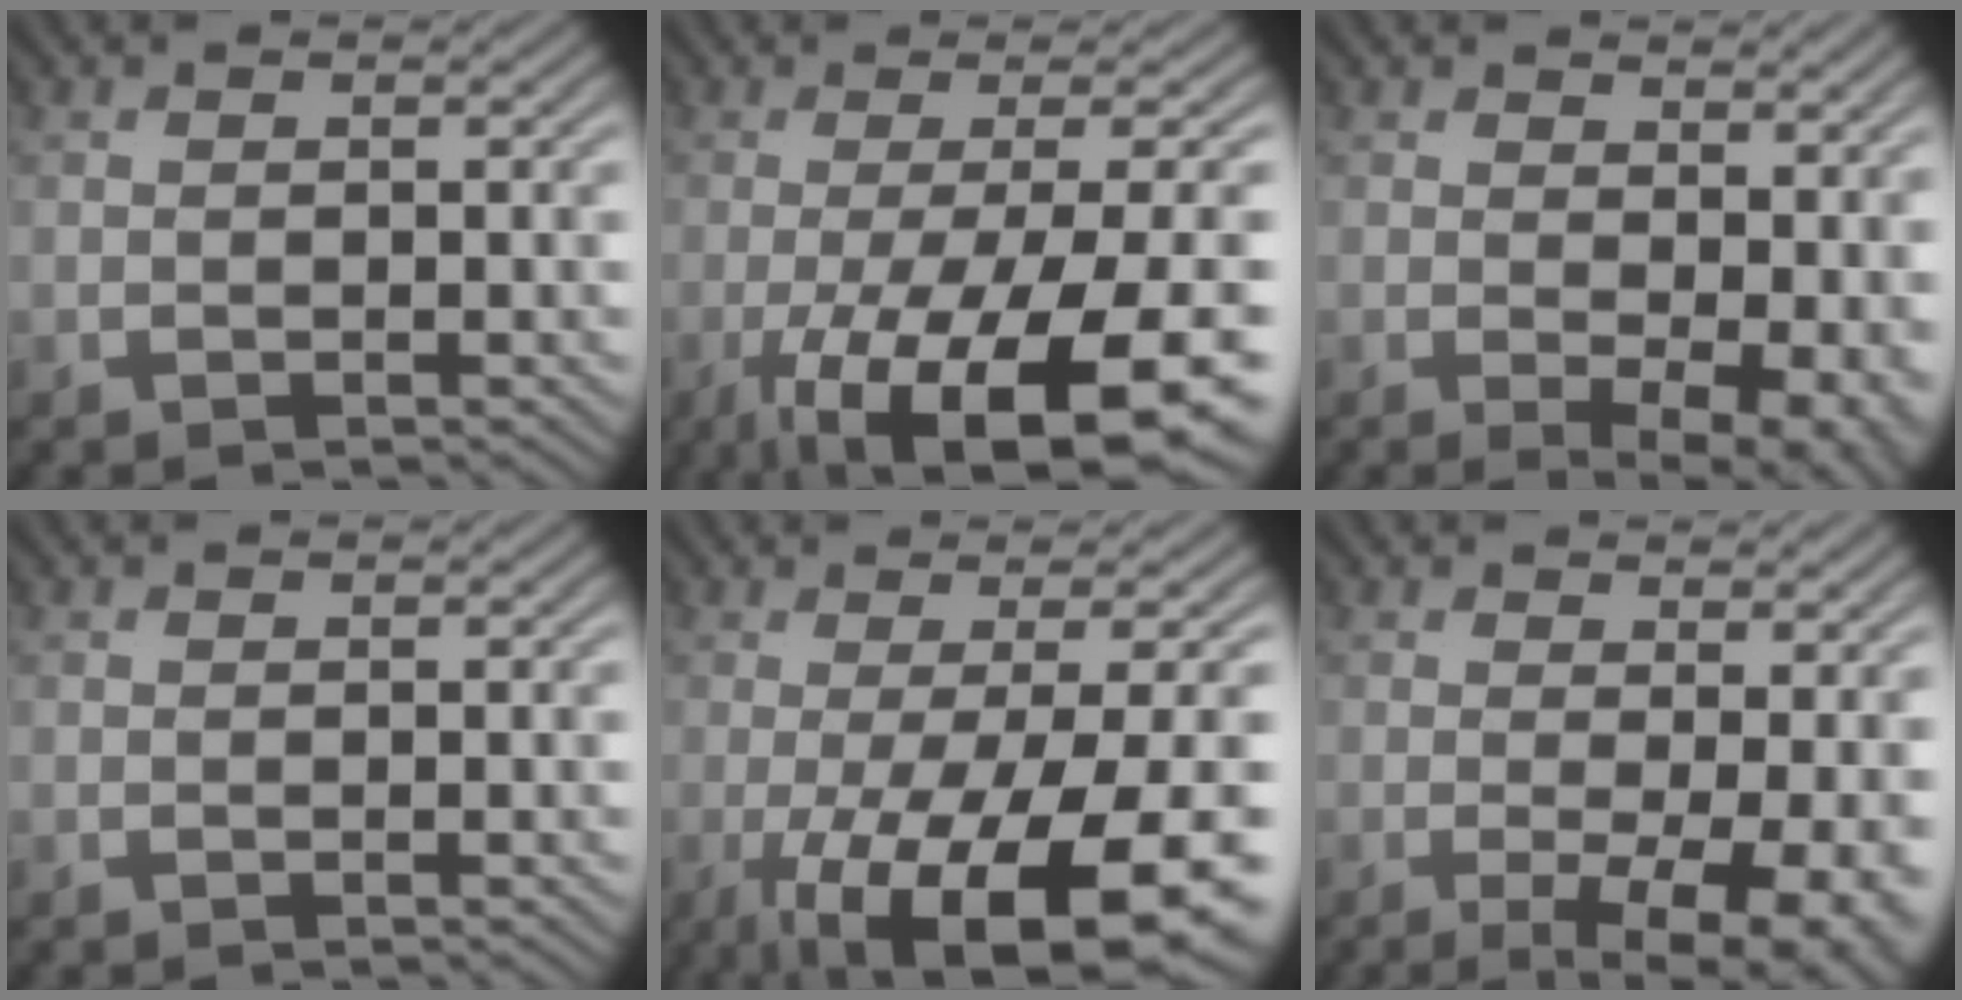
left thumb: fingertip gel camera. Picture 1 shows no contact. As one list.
[{"total": 16.5, "force": [-6.6, 4.3, 14.5], "torque": [-0.196, -0.009, -0.095]}, {"total": 6.8, "force": [1.1, 3.3, 5.9], "torque": [-0.076, -0.010, 0.023]}, {"total": 0.0}, {"total": 15.1, "force": [-5.1, 3.7, 13.8], "torque": [-0.182, -0.009, -0.070]}, {"total": 8.0, "force": [-1.0, 2.3, 7.5], "torque": [-0.112, -0.009, -0.009]}]